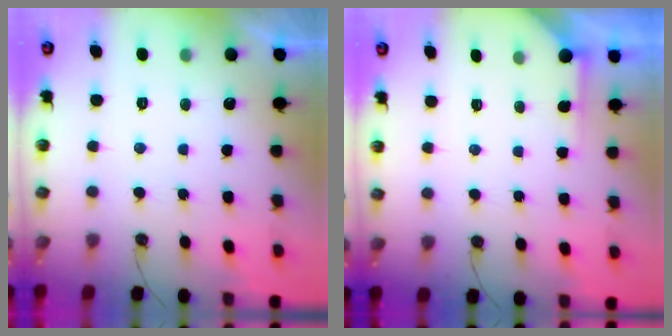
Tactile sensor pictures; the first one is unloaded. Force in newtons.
{"total": 1.6, "press": 1.6, "slide": 0.2}